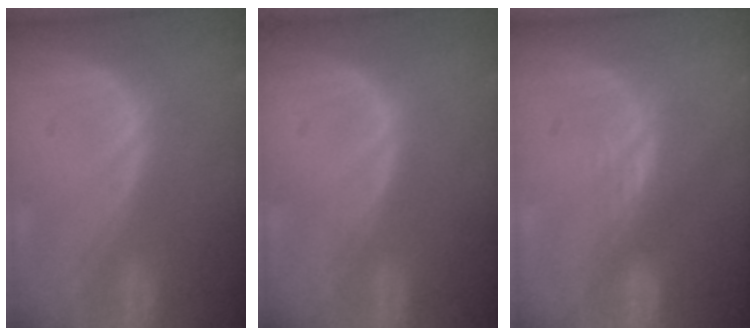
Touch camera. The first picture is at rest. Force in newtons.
{"total": 0.0}
{"total": 2.4, "press": 1.9, "slide": 1.4}